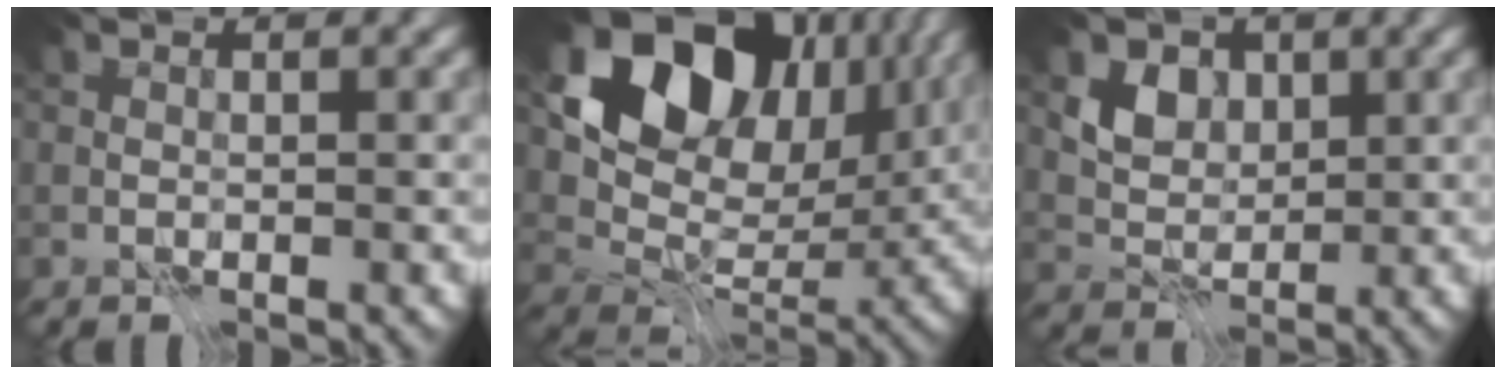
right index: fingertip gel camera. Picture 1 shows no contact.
{"total": 15.4, "force": [6.8, 10.2, 9.3], "torque": [-0.151, 0.023, 0.133]}
{"total": 3.4, "force": [1.2, 2.7, 1.8], "torque": [-0.038, -0.010, 0.020]}